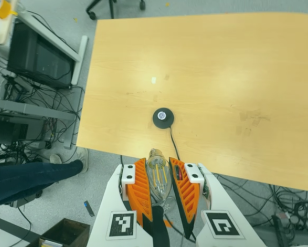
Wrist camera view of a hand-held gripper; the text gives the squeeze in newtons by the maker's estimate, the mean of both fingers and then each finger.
{"total": 15.4, "left": 16.5, "right": 14.2}